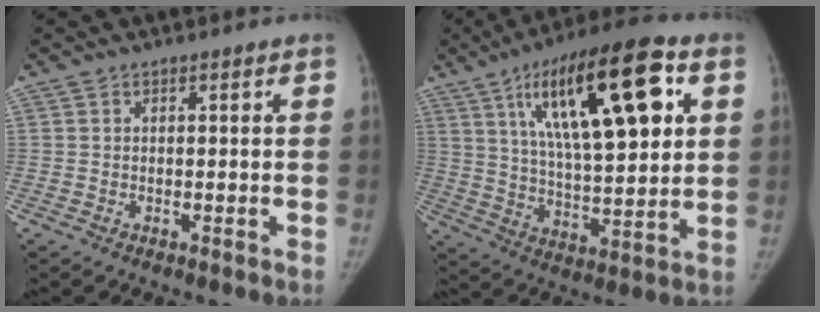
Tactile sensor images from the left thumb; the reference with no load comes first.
{"total": 24.3, "force": [9.0, 8.2, 21.0], "torque": [-0.323, -0.012, 0.145]}